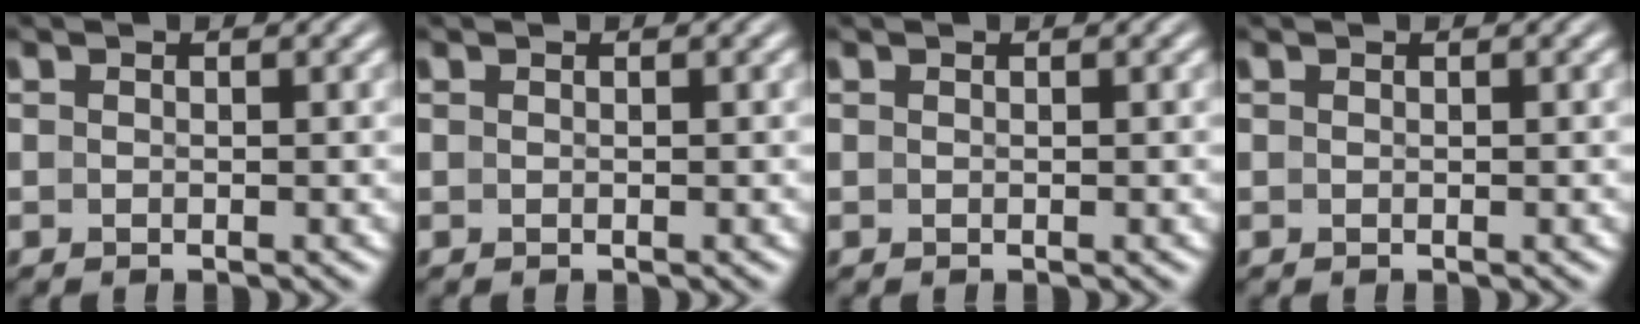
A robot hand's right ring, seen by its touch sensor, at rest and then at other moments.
{"total": 0.0}
{"total": 0.0}
{"total": 0.0}